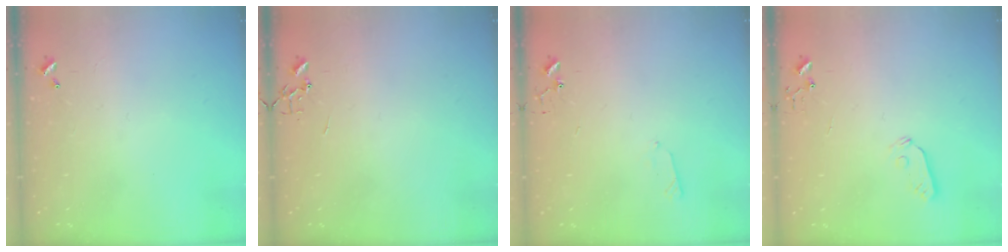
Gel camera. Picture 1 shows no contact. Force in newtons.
{"total": 0.0}
{"total": 4.1, "press": 4.0, "slide": 0.6}
{"total": 3.6, "press": 3.6, "slide": 0.5}